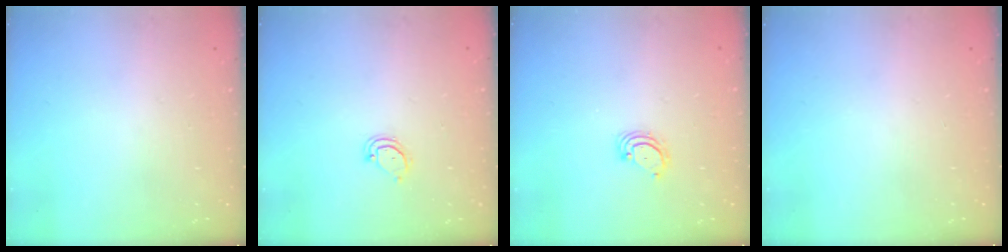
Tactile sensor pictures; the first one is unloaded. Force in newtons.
{"total": 3.4, "press": 3.4, "slide": 0.6}
{"total": 3.2, "press": 3.2, "slide": 0.3}
{"total": 0.0}